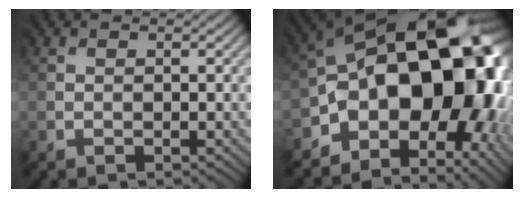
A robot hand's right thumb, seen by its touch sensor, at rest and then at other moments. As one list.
[{"total": 17.8, "force": [-2.6, 11.2, 13.6], "torque": [-0.204, -0.010, -0.039]}]